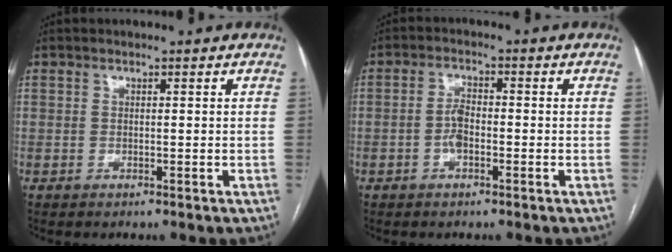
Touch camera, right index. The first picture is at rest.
{"total": 3.0, "force": [-0.9, 1.3, 2.6], "torque": [-0.053, 0.006, -0.019]}